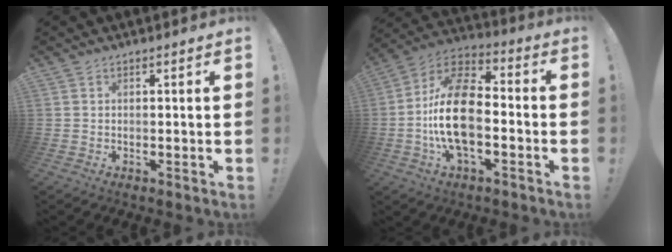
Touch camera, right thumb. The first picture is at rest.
{"total": 19.0, "force": [-3.5, 10.2, 15.7], "torque": [-0.308, 0.025, -0.056]}